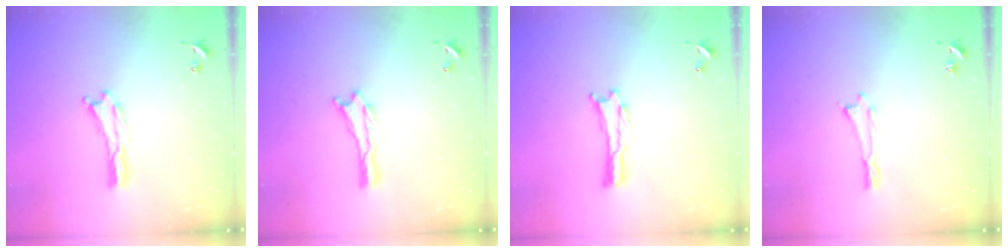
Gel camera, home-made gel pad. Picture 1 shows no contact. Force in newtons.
{"total": 0.0}
{"total": 0.0}
{"total": 0.0}